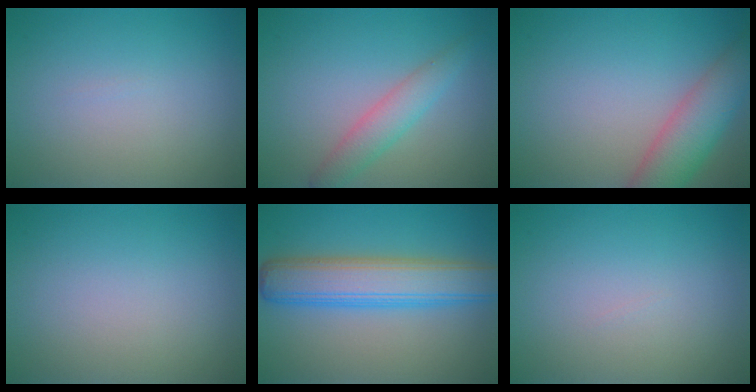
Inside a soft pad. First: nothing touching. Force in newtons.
{"total": 2.8, "press": 2.8, "slide": 0.1}
{"total": 5.5, "press": 5.5, "slide": 0.4}
{"total": 0.0}
{"total": 6.9, "press": 6.9, "slide": 0.1}
{"total": 0.0}